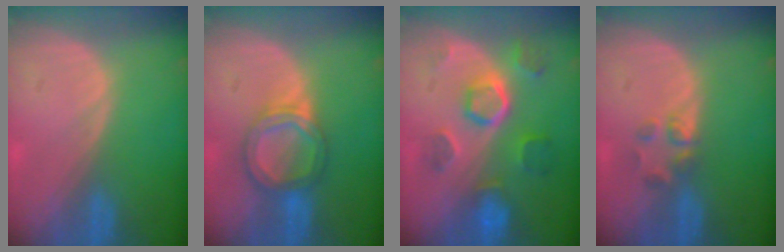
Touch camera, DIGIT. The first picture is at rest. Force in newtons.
{"total": 6.1, "press": 5.6, "slide": 2.4}
{"total": 8.6, "press": 7.7, "slide": 3.8}
{"total": 2.6, "press": 2.4, "slide": 0.9}